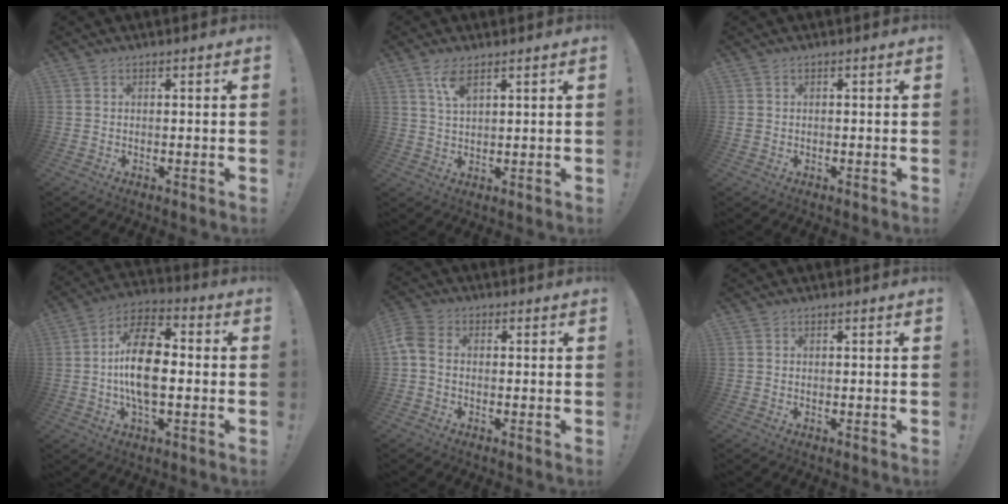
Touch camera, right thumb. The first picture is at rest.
{"total": 5.2, "force": [3.1, 2.0, 3.6], "torque": [-0.062, -0.009, 0.053]}
{"total": 0.8, "force": [-0.3, 0.7, 0.4], "torque": [-0.014, 0.006, -0.004]}
{"total": 15.8, "force": [-1.0, 8.2, 13.5], "torque": [-0.242, 0.010, -0.022]}
{"total": 5.5, "force": [-0.4, 3.9, 3.9], "torque": [-0.094, 0.009, -0.003]}
{"total": 0.0}